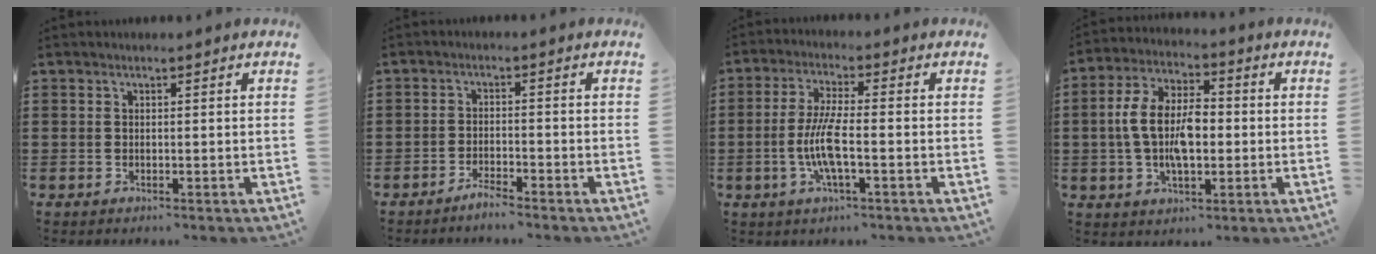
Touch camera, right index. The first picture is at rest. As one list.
[{"total": 2.0, "force": [-2.0, 0.1, 0.4], "torque": [-0.010, 0.003, -0.038]}, {"total": 6.8, "force": [-1.7, 1.3, 6.4], "torque": [-0.144, -0.010, -0.041]}, {"total": 9.4, "force": [-0.5, 5.1, 7.9], "torque": [-0.181, 0.005, -0.018]}]